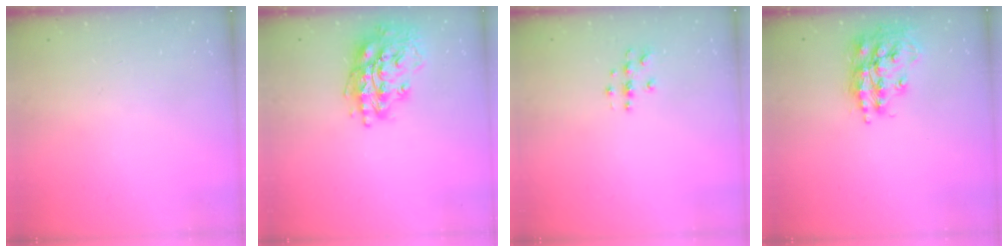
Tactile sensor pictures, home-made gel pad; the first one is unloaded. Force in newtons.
{"total": 17.5, "press": 17.5, "slide": 0.9}
{"total": 4.0, "press": 4.0, "slide": 0.5}
{"total": 17.1, "press": 17.0, "slide": 1.5}